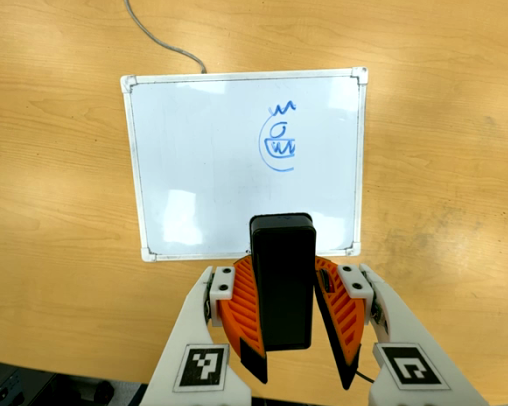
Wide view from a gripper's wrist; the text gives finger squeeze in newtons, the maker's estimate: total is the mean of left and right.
{"total": 7.9, "left": 8.6, "right": 7.2}